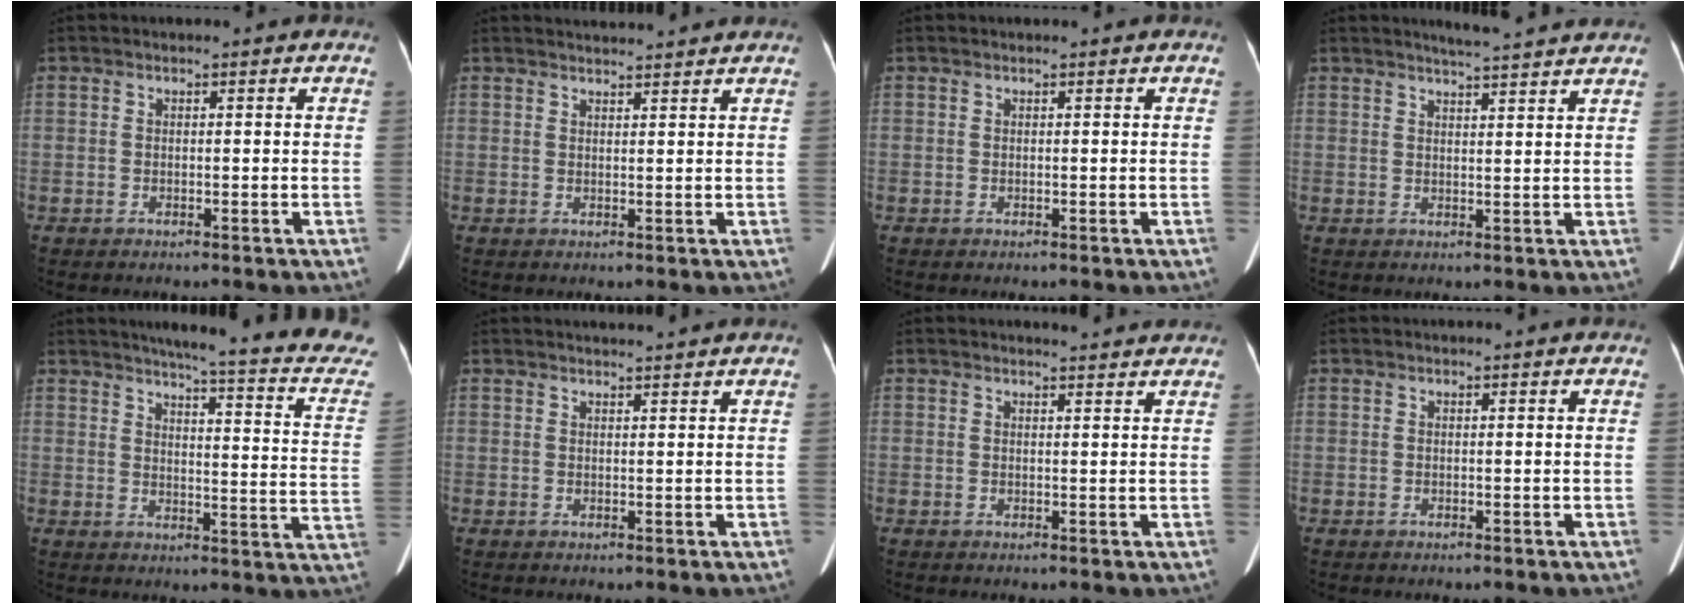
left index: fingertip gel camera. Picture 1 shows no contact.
{"total": 4.8, "force": [4.7, -0.4, 1.0], "torque": [-0.017, 0.021, 0.060]}
{"total": 0.0}
{"total": 7.3, "force": [6.7, -0.3, 2.8], "torque": [-0.050, 0.012, 0.082]}
{"total": 21.7, "force": [19.1, 0.6, 10.2], "torque": [-0.128, -0.071, 0.208]}
{"total": 3.7, "force": [3.5, -0.8, 1.0], "torque": [-0.013, 0.011, 0.044]}
{"total": 4.2, "force": [4.1, 0.2, 1.1], "torque": [-0.020, 0.009, 0.044]}
{"total": 0.9, "force": [0.8, -0.1, 0.3], "torque": [-0.008, 0.002, 0.011]}